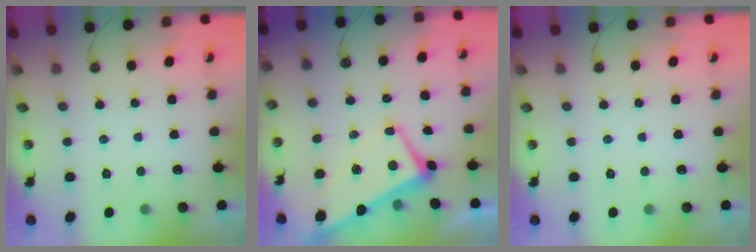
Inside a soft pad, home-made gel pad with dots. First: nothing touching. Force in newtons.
{"total": 1.3, "press": 0.9, "slide": 0.9}
{"total": 0.0}